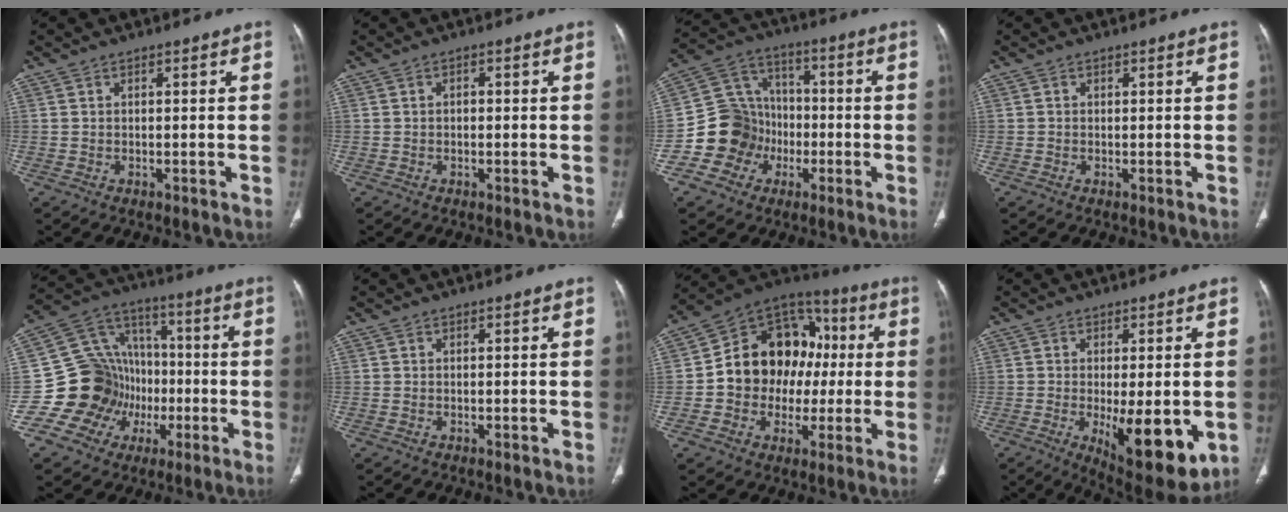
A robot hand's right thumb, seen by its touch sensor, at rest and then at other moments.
{"total": 0.9, "force": [0.0, 0.7, 0.6], "torque": [-0.005, 0.007, -0.003]}
{"total": 12.8, "force": [-3.6, 11.7, 3.8], "torque": [-0.022, 0.050, -0.064]}
{"total": 0.0}
{"total": 17.3, "force": [-3.5, 15.3, 7.3], "torque": [-0.080, 0.053, -0.055]}
{"total": 0.0}
{"total": 19.4, "force": [0.4, 15.5, 11.7], "torque": [-0.128, 0.045, 0.007]}
{"total": 13.9, "force": [-3.1, 5.2, 12.5], "torque": [-0.169, -0.027, -0.031]}